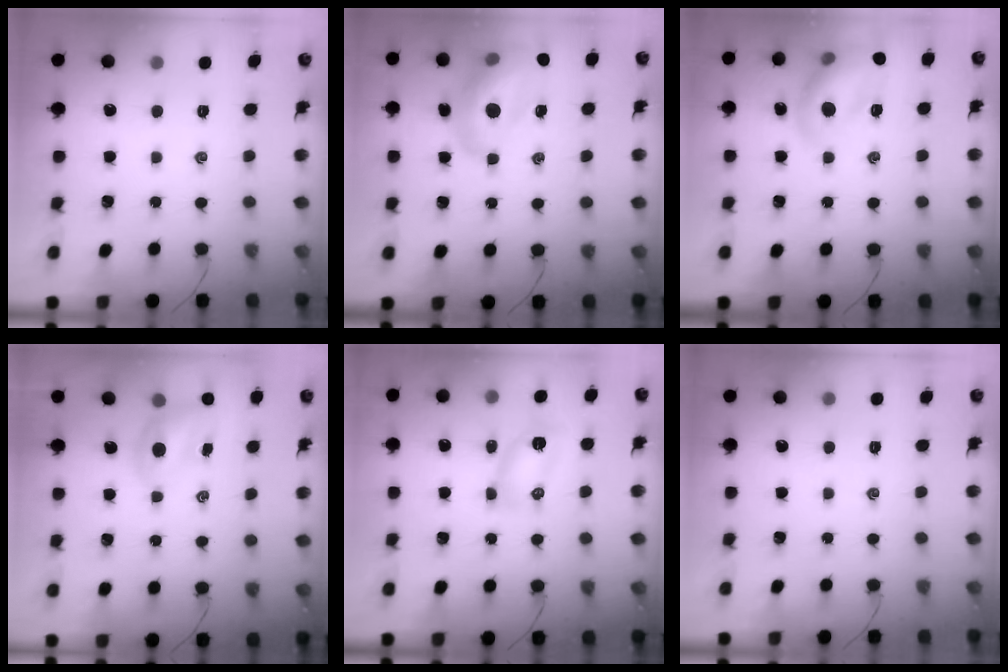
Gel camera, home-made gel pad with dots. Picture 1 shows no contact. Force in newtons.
{"total": 14.2, "press": 13.6, "slide": 4.0}
{"total": 14.1, "press": 14.0, "slide": 1.7}
{"total": 4.9, "press": 4.8, "slide": 0.9}
{"total": 6.0, "press": 5.9, "slide": 1.4}
{"total": 0.0}